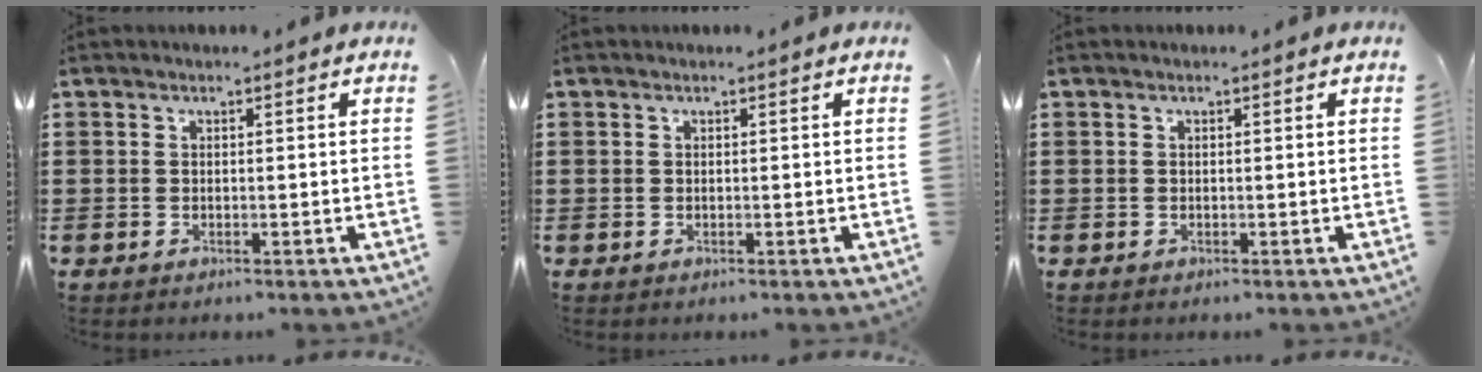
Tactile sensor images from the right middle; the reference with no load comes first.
{"total": 0.0}
{"total": 0.0}